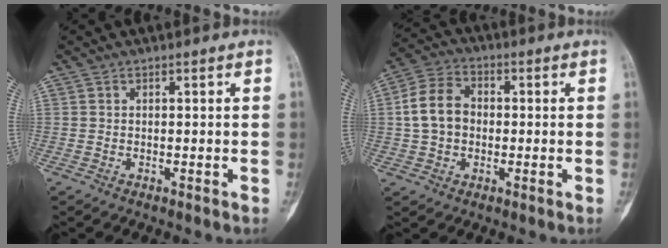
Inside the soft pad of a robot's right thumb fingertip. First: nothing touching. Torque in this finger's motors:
{"motor_torque": [0.08, 0.10, 0.69, -0.16, 0.06]}